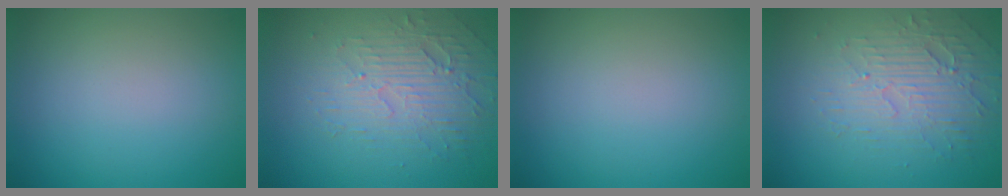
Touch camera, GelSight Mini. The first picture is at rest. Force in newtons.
{"total": 3.8, "press": 3.3, "slide": 1.8}
{"total": 0.0}
{"total": 3.8, "press": 3.3, "slide": 1.8}